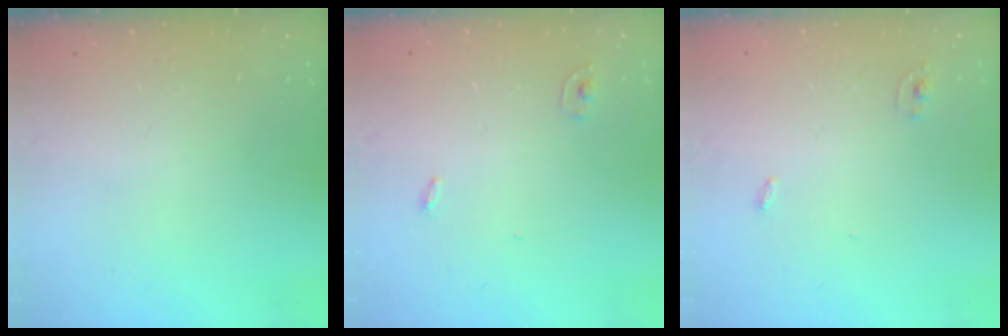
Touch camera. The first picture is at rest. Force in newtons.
{"total": 2.8, "press": 2.8, "slide": 0.1}
{"total": 2.4, "press": 2.4, "slide": 0.2}